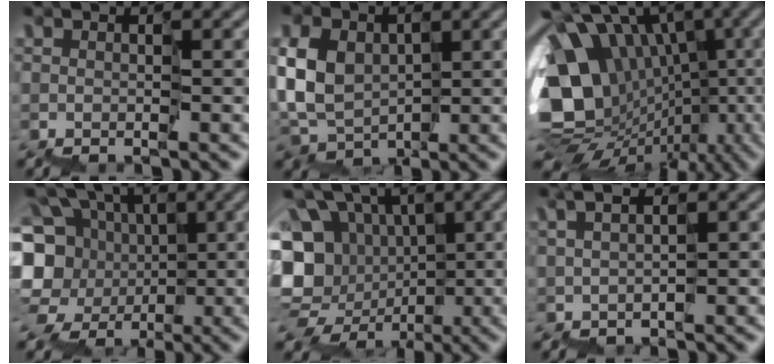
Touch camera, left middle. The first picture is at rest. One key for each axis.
{"total": 4.2, "fx": 0.7, "fy": 3.4, "fz": 2.3, "tx": -0.060, "ty": 0.014, "tz": 0.004}
{"total": 14.2, "fx": 0.0, "fy": 11.4, "fz": 8.4, "tx": -0.162, "ty": 0.010, "tz": 0.026}
{"total": 6.8, "fx": -1.0, "fy": 6.0, "fz": 3.1, "tx": -0.072, "ty": 0.023, "tz": -0.036}
{"total": 11.2, "fx": -0.9, "fy": 10.3, "fz": 4.2, "tx": -0.091, "ty": 0.025, "tz": -0.032}
{"total": 0.5, "fx": 0.4, "fy": -0.3, "fz": 0.2, "tx": -0.009, "ty": 0.005, "tz": 0.007}